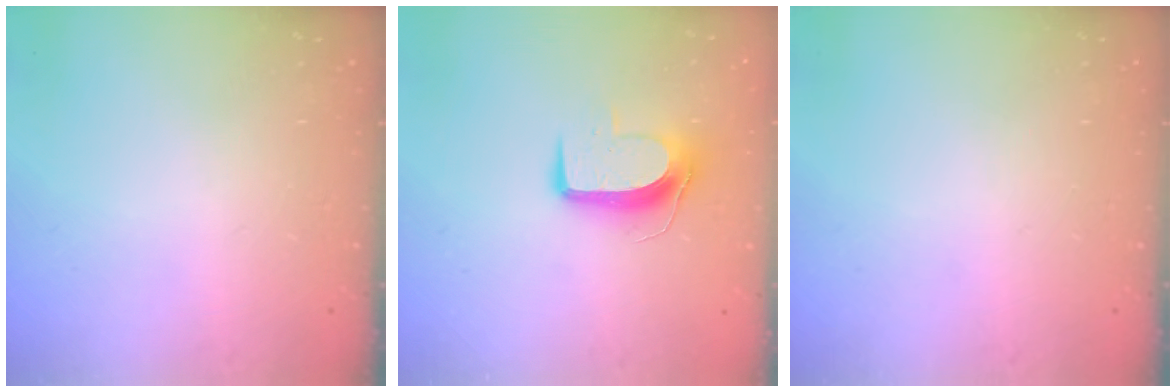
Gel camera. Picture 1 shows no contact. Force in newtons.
{"total": 9.2, "press": 9.2, "slide": 0.2}
{"total": 0.0}